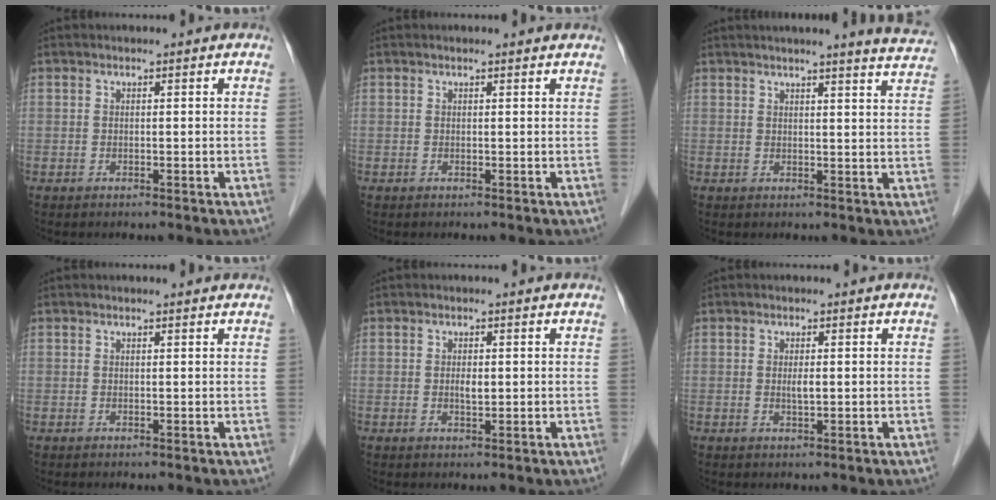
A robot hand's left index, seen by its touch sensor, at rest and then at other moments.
{"total": 1.7, "force": [1.6, 0.2, 0.4], "torque": [-0.014, 0.009, 0.014]}
{"total": 9.5, "force": [8.8, -0.6, 3.5], "torque": [-0.041, -0.022, 0.084]}
{"total": 1.2, "force": [1.2, 0.2, 0.2], "torque": [-0.015, 0.006, 0.010]}
{"total": 1.5, "force": [0.1, 0.6, 1.4], "torque": [-0.026, -0.001, 0.003]}
{"total": 1.3, "force": [0.1, 0.2, 1.3], "torque": [-0.026, -0.001, 0.002]}